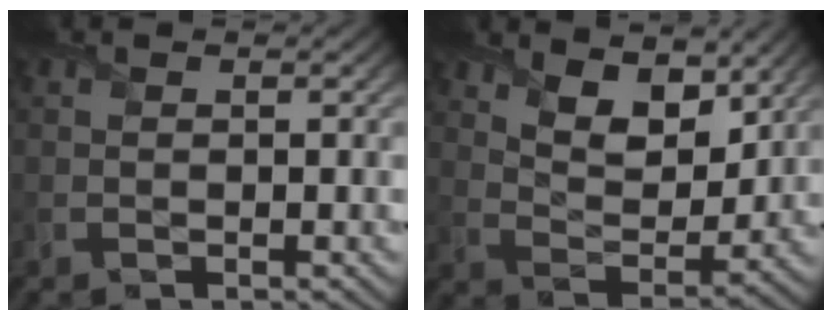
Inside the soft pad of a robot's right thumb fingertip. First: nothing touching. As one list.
[{"total": 9.3, "force": [6.3, 4.0, 5.6], "torque": [-0.104, -0.016, 0.108]}]